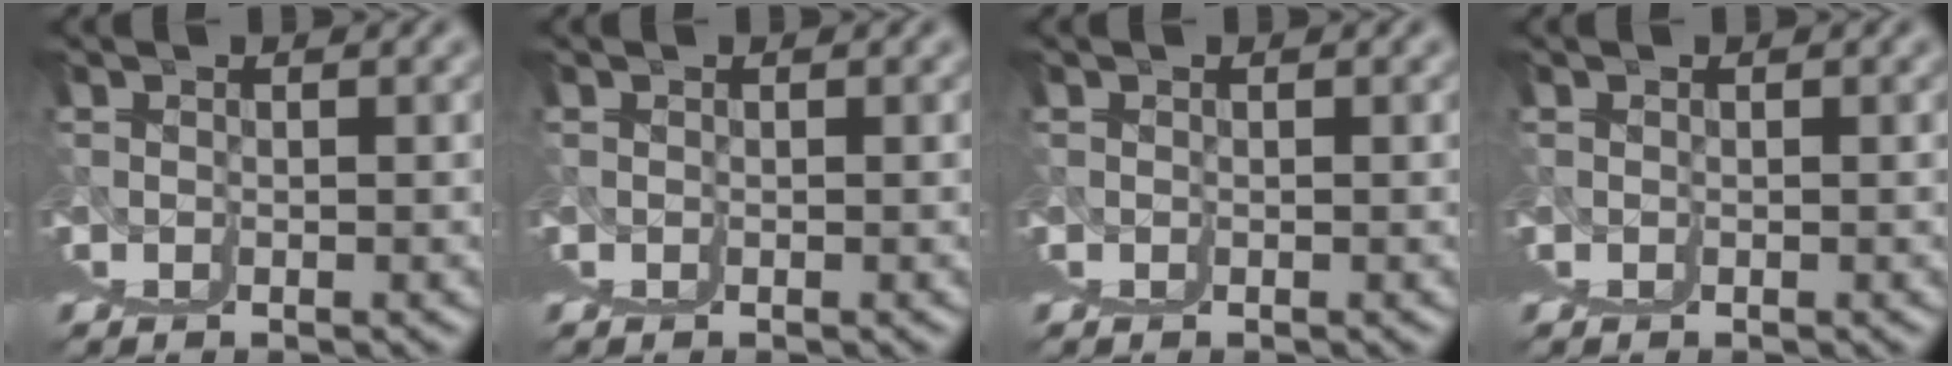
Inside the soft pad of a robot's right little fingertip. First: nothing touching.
{"total": 0.0}
{"total": 0.0}
{"total": 0.0}